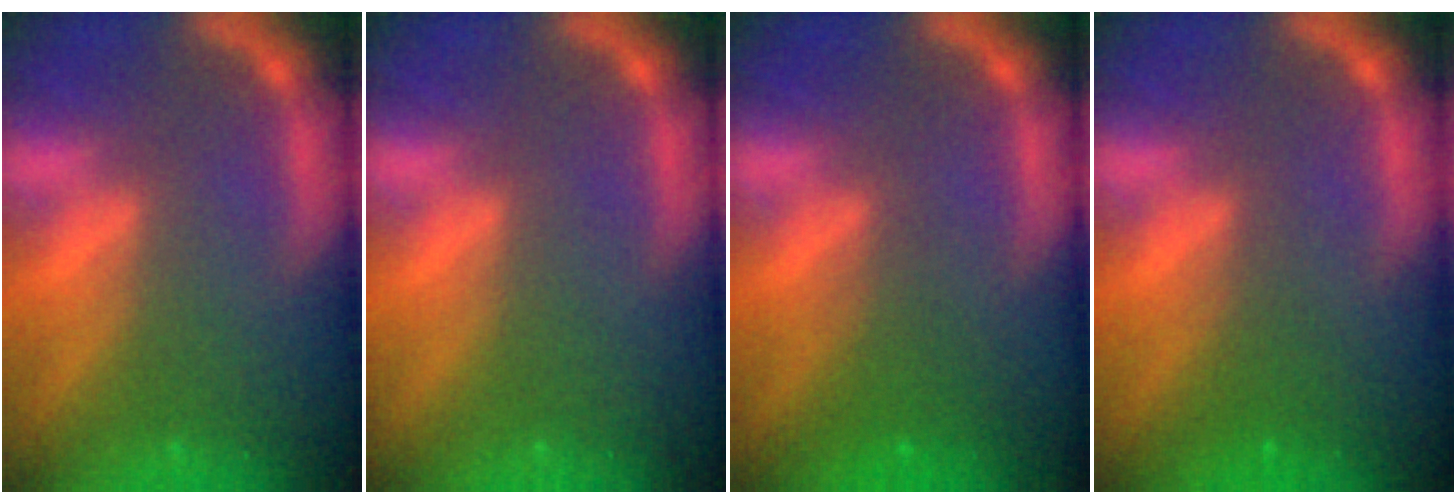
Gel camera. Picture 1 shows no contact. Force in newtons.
{"total": 0.0}
{"total": 2.0}
{"total": 1.5}